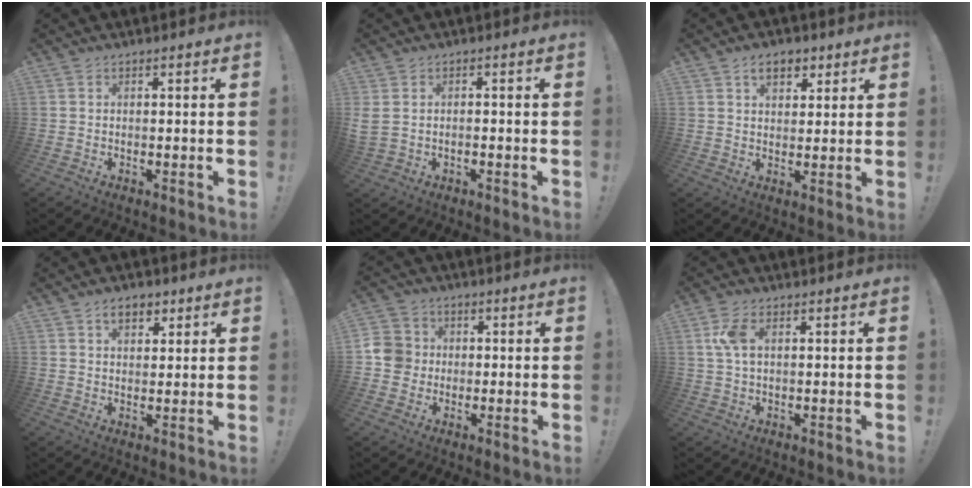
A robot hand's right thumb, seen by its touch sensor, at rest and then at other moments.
{"total": 2.5, "force": [-0.2, 1.4, 2.0], "torque": [-0.040, -0.006, -0.002]}
{"total": 6.5, "force": [3.2, 4.2, 3.8], "torque": [-0.049, -0.002, 0.056]}
{"total": 5.3, "force": [2.7, 3.4, 3.1], "torque": [-0.043, 0.001, 0.047]}
{"total": 7.6, "force": [-0.5, 7.3, 2.1], "torque": [-0.036, 0.015, -0.008]}
{"total": 6.1, "force": [1.5, 3.3, 4.9], "torque": [-0.102, 0.007, 0.028]}